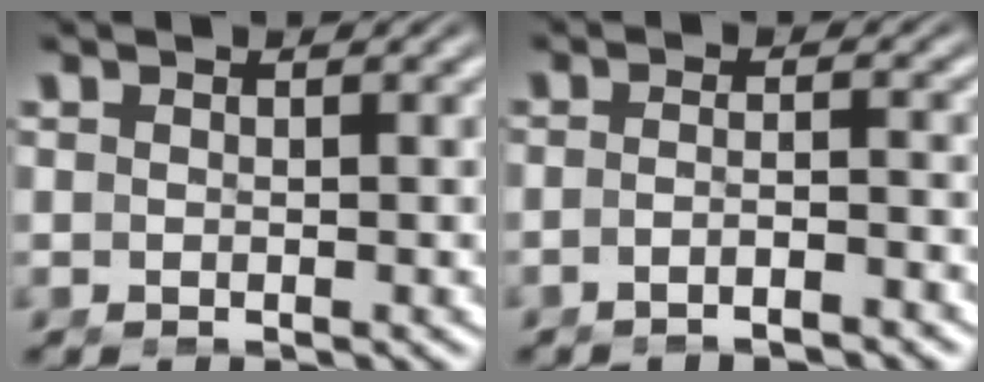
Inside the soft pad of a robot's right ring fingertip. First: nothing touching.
{"total": 2.8, "force": [-2.3, -0.3, 1.6], "torque": [-0.024, -0.003, -0.042]}